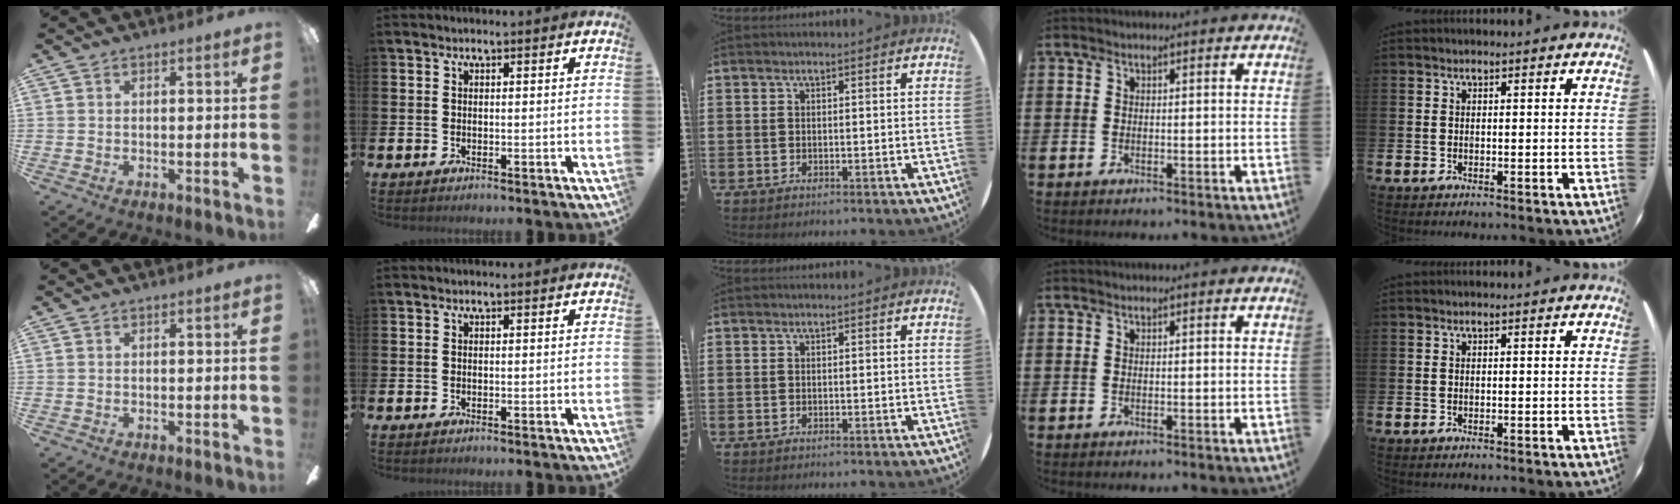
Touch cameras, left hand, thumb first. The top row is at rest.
{}